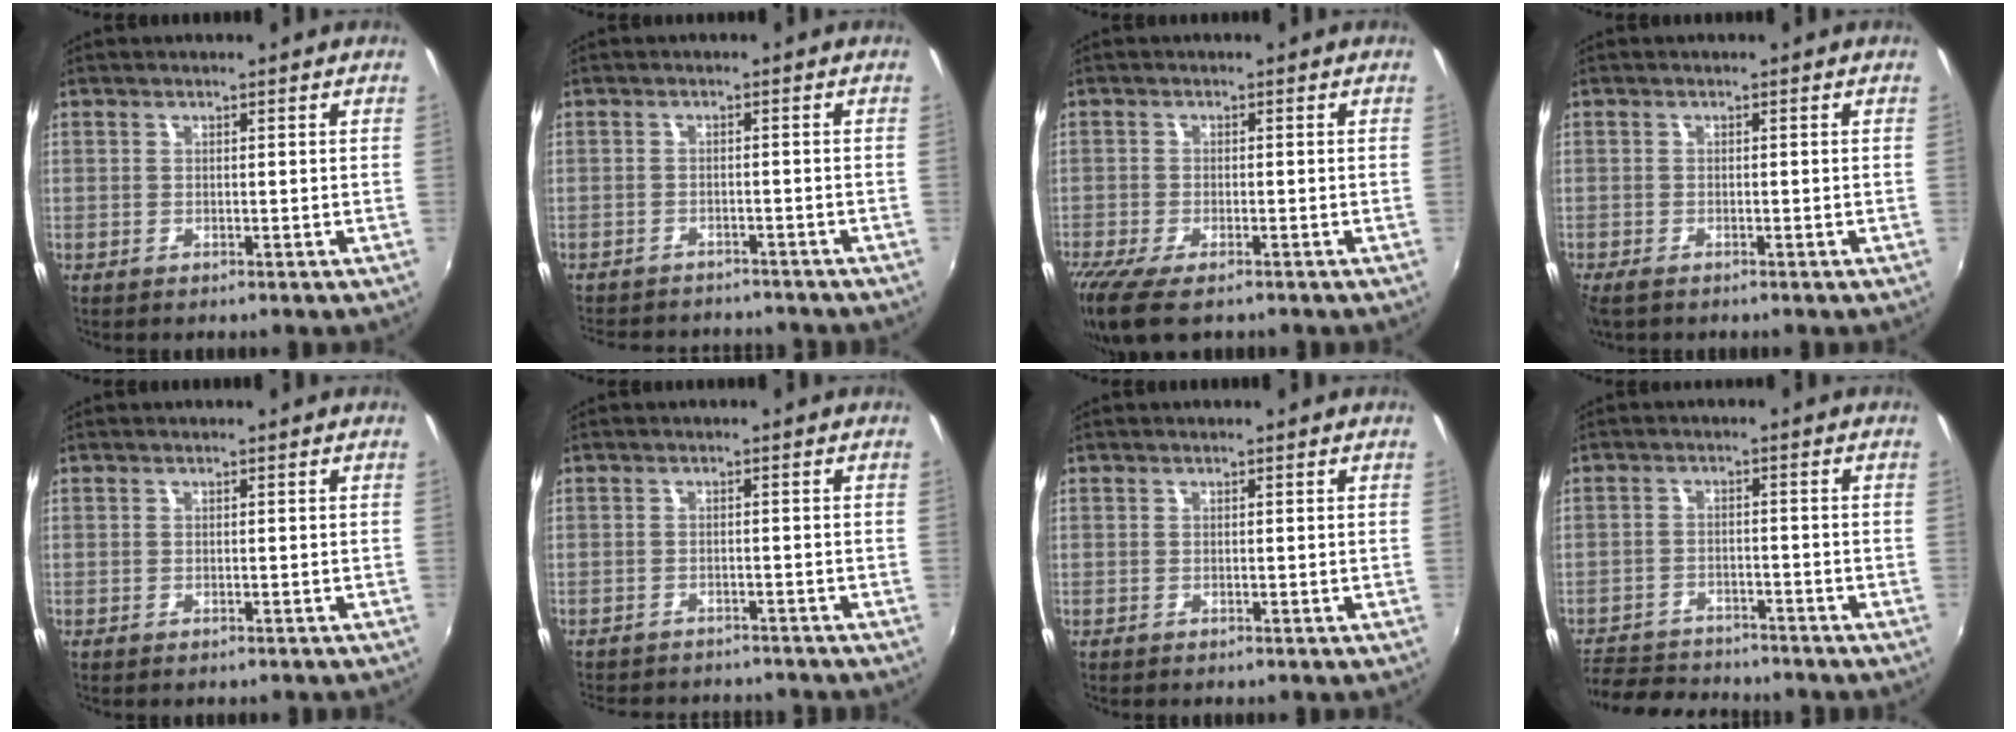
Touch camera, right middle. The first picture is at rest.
{"total": 10.3, "force": [-9.3, 3.1, 3.2], "torque": [-0.079, -0.014, -0.133]}
{"total": 8.8, "force": [-6.3, 2.7, 5.6], "torque": [-0.132, -0.041, -0.115]}
{"total": 2.4, "force": [-1.8, 0.8, 1.3], "torque": [-0.027, -0.013, -0.033]}
{"total": 0.7, "force": [-0.6, 0.2, 0.3], "torque": [-0.006, -0.001, -0.008]}
{"total": 8.8, "force": [-8.0, 2.6, 2.7], "torque": [-0.068, -0.017, -0.115]}
{"total": 0.0}
{"total": 12.0, "force": [-10.5, 4.5, 3.6], "torque": [-0.106, 0.001, -0.168]}